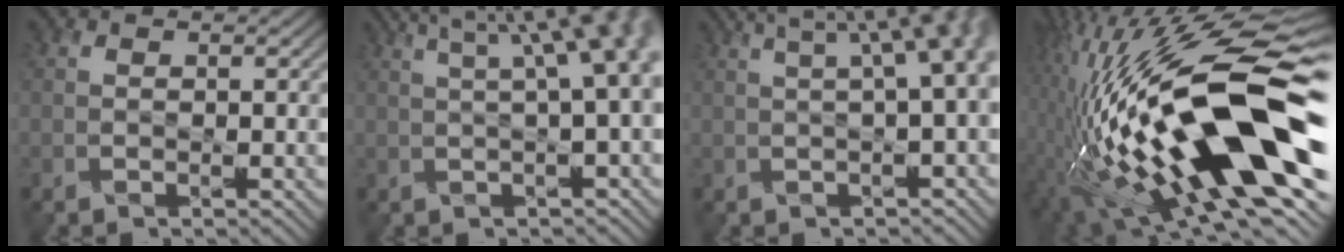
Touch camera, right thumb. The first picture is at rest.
{"total": 11.6, "force": [4.0, 3.6, 10.2], "torque": [-0.115, 0.048, 0.048]}
{"total": 10.4, "force": [3.5, 3.5, 9.2], "torque": [-0.096, 0.047, 0.038]}
{"total": 21.3, "force": [-3.2, 6.5, 20.0], "torque": [-0.368, 0.009, -0.070]}